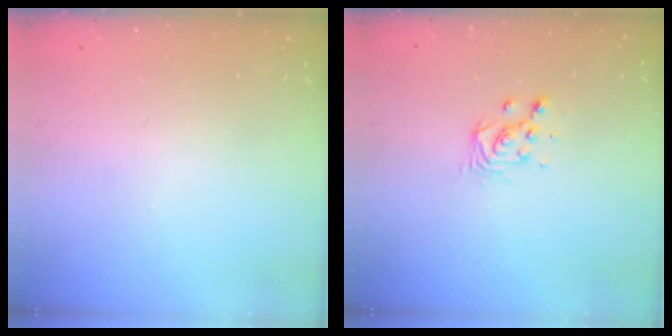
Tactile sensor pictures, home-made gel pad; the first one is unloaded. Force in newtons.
{"total": 3.8, "press": 3.8, "slide": 0.3}